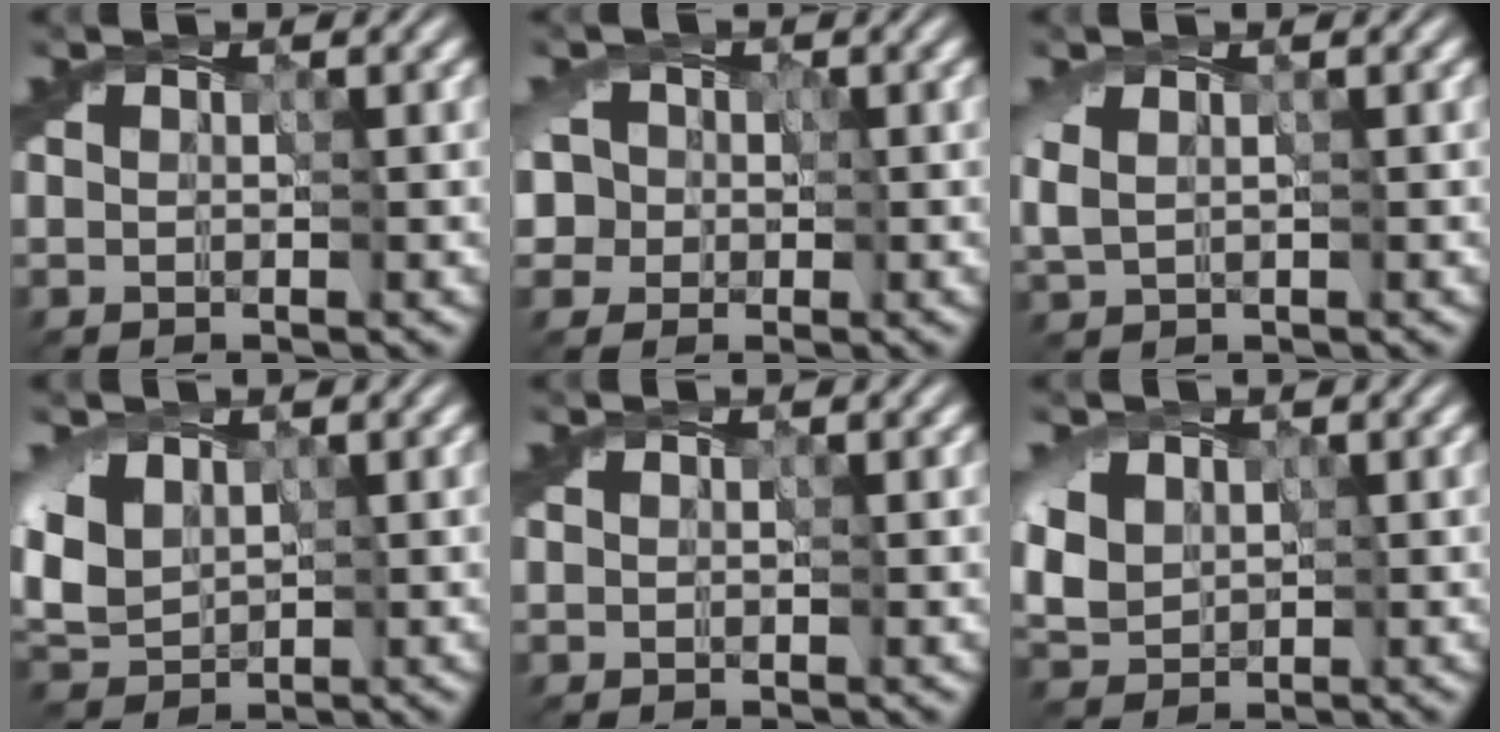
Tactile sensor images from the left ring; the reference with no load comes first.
{"total": 5.7, "force": [-1.5, 5.4, 1.1], "torque": [-0.019, 0.020, -0.060]}
{"total": 1.5, "force": [0.7, 0.9, 0.9], "torque": [-0.025, 0.004, 0.014]}
{"total": 4.7, "force": [1.8, 3.5, 2.6], "torque": [-0.086, 0.015, 0.043]}
{"total": 0.0}
{"total": 4.2, "force": [1.6, 3.4, 1.9], "torque": [-0.066, 0.023, 0.035]}